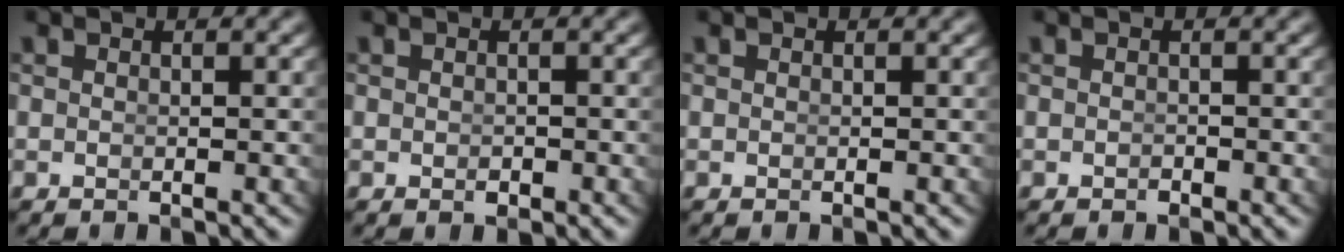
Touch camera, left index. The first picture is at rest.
{"total": 0.5, "force": [-0.4, 0.2, 0.2], "torque": [-0.006, -0.009, 0.000]}
{"total": 0.0}
{"total": 0.5, "force": [-0.4, -0.2, -0.1], "torque": [-0.002, -0.007, -0.001]}